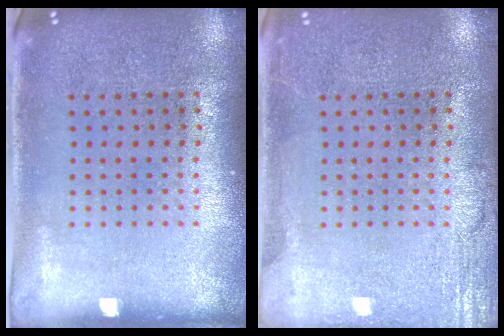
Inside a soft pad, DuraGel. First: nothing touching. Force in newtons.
{"total": 2.6, "press": 2.6, "slide": 0.3}